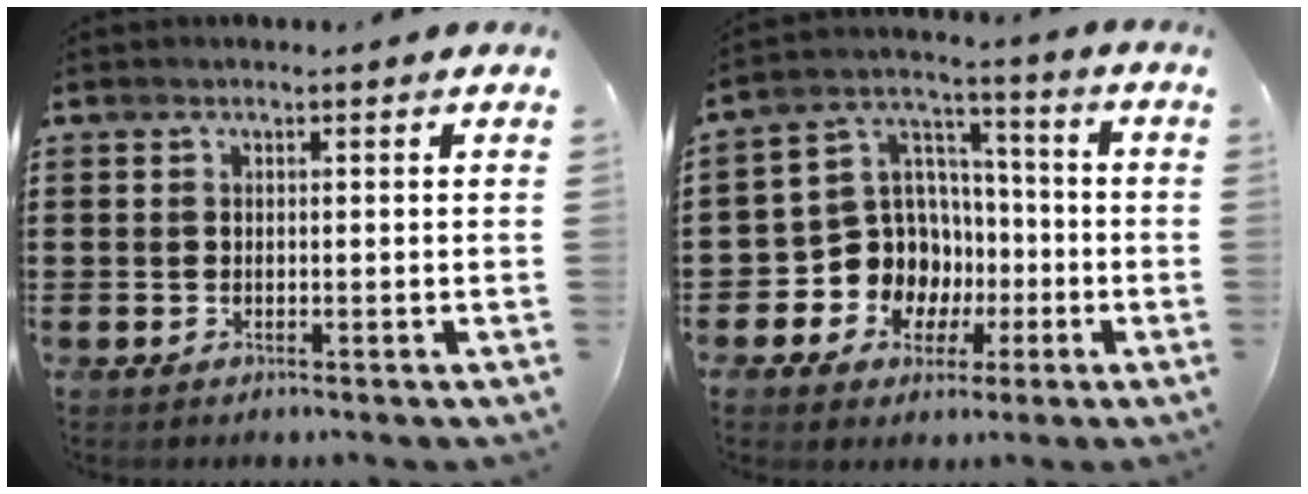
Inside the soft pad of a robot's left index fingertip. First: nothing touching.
{"total": 10.4, "force": [-2.9, 9.6, 2.7], "torque": [-0.097, 0.014, -0.045]}